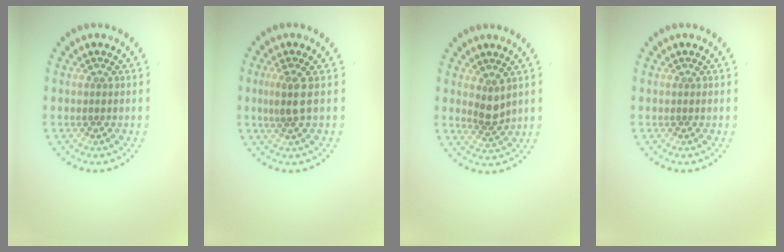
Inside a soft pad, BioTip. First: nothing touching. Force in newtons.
{"total": 2.0, "press": 1.6, "slide": 1.1}
{"total": 1.7, "press": 1.4, "slide": 0.9}
{"total": 0.0}